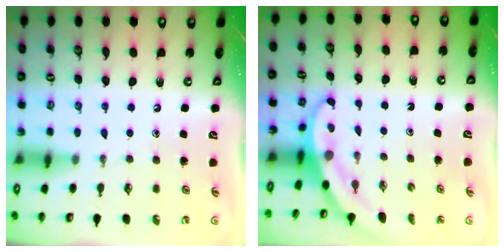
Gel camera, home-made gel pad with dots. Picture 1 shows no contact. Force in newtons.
{"total": 3.1, "press": 3.1, "slide": 0.2}